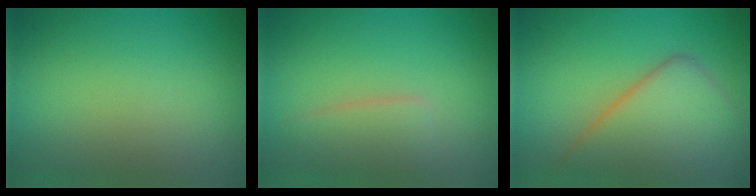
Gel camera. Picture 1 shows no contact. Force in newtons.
{"total": 2.8, "press": 2.8, "slide": 0.1}
{"total": 7.6, "press": 7.6, "slide": 0.6}